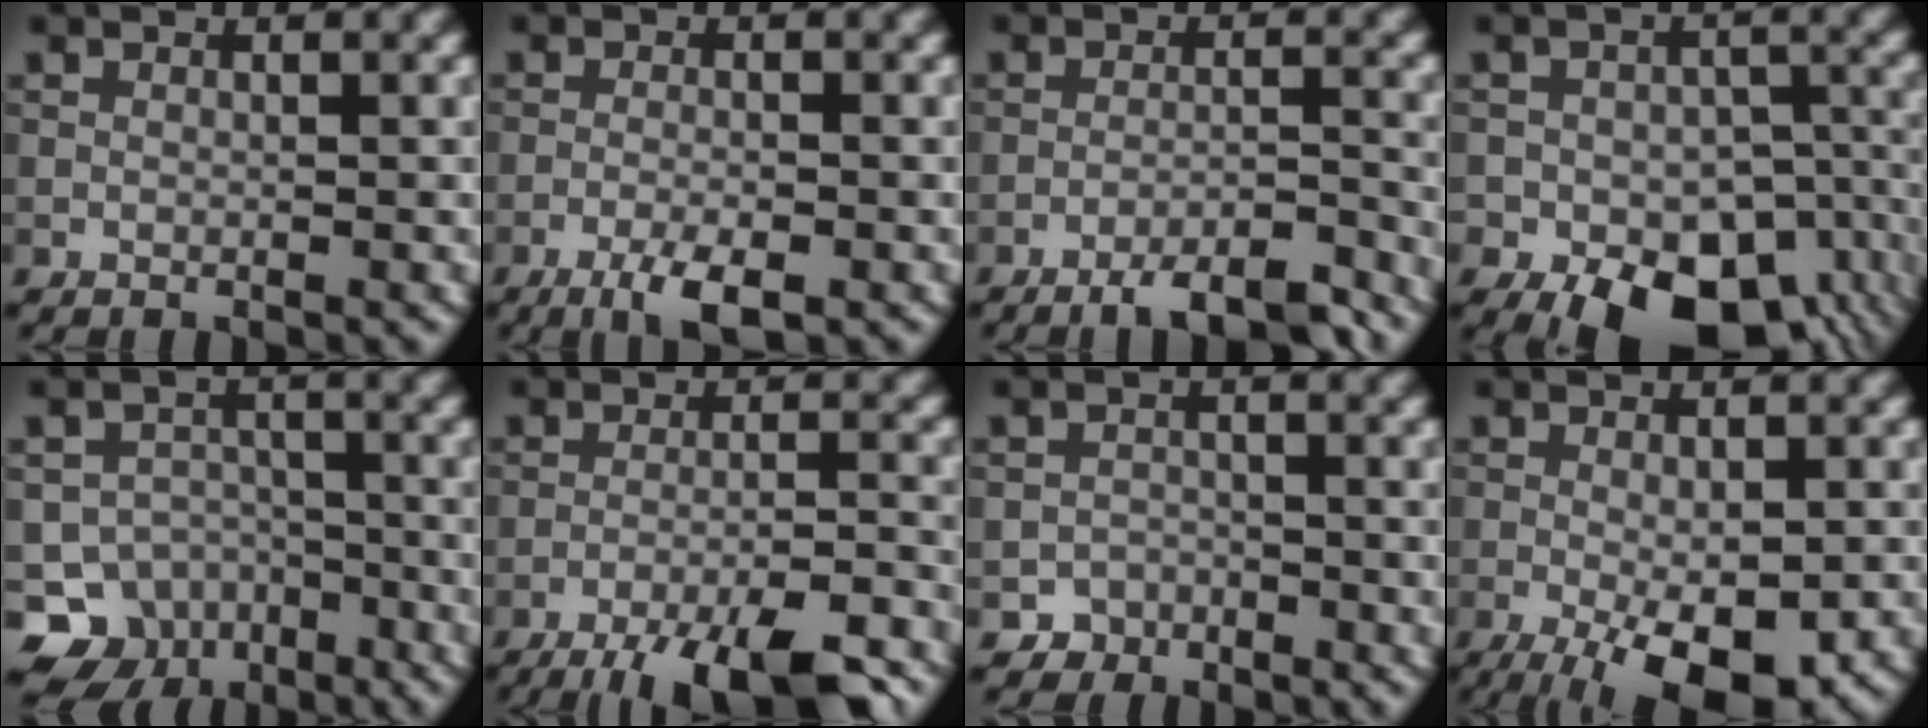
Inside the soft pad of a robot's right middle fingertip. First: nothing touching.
{"total": 3.6, "force": [-2.1, 0.9, 2.7], "torque": [-0.057, -0.003, -0.040]}
{"total": 7.3, "force": [-6.2, 1.6, 3.4], "torque": [-0.048, -0.001, -0.087]}
{"total": 12.9, "force": [-7.0, 8.1, 7.3], "torque": [-0.097, -0.032, -0.084]}
{"total": 7.0, "force": [-4.7, 5.0, 1.3], "torque": [0.008, -0.007, -0.063]}
{"total": 11.9, "force": [-9.5, 2.8, 6.6], "torque": [-0.105, -0.019, -0.132]}
{"total": 2.3, "force": [-1.8, 1.4, -0.3], "torque": [0.019, 0.007, -0.031]}
{"total": 8.9, "force": [-4.2, 3.1, 7.3], "torque": [-0.123, -0.021, -0.051]}